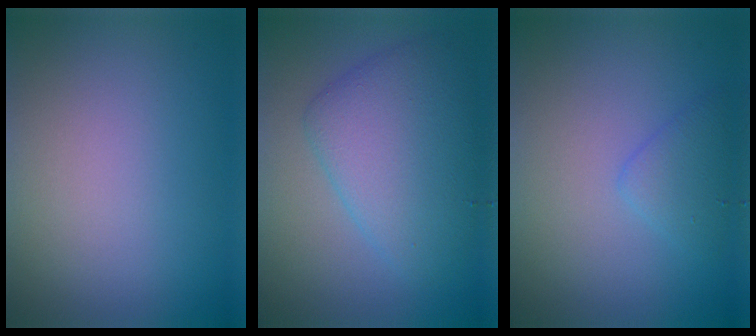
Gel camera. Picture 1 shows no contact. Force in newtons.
{"total": 6.3, "press": 6.3, "slide": 0.1}
{"total": 1.9, "press": 1.9, "slide": 0.0}